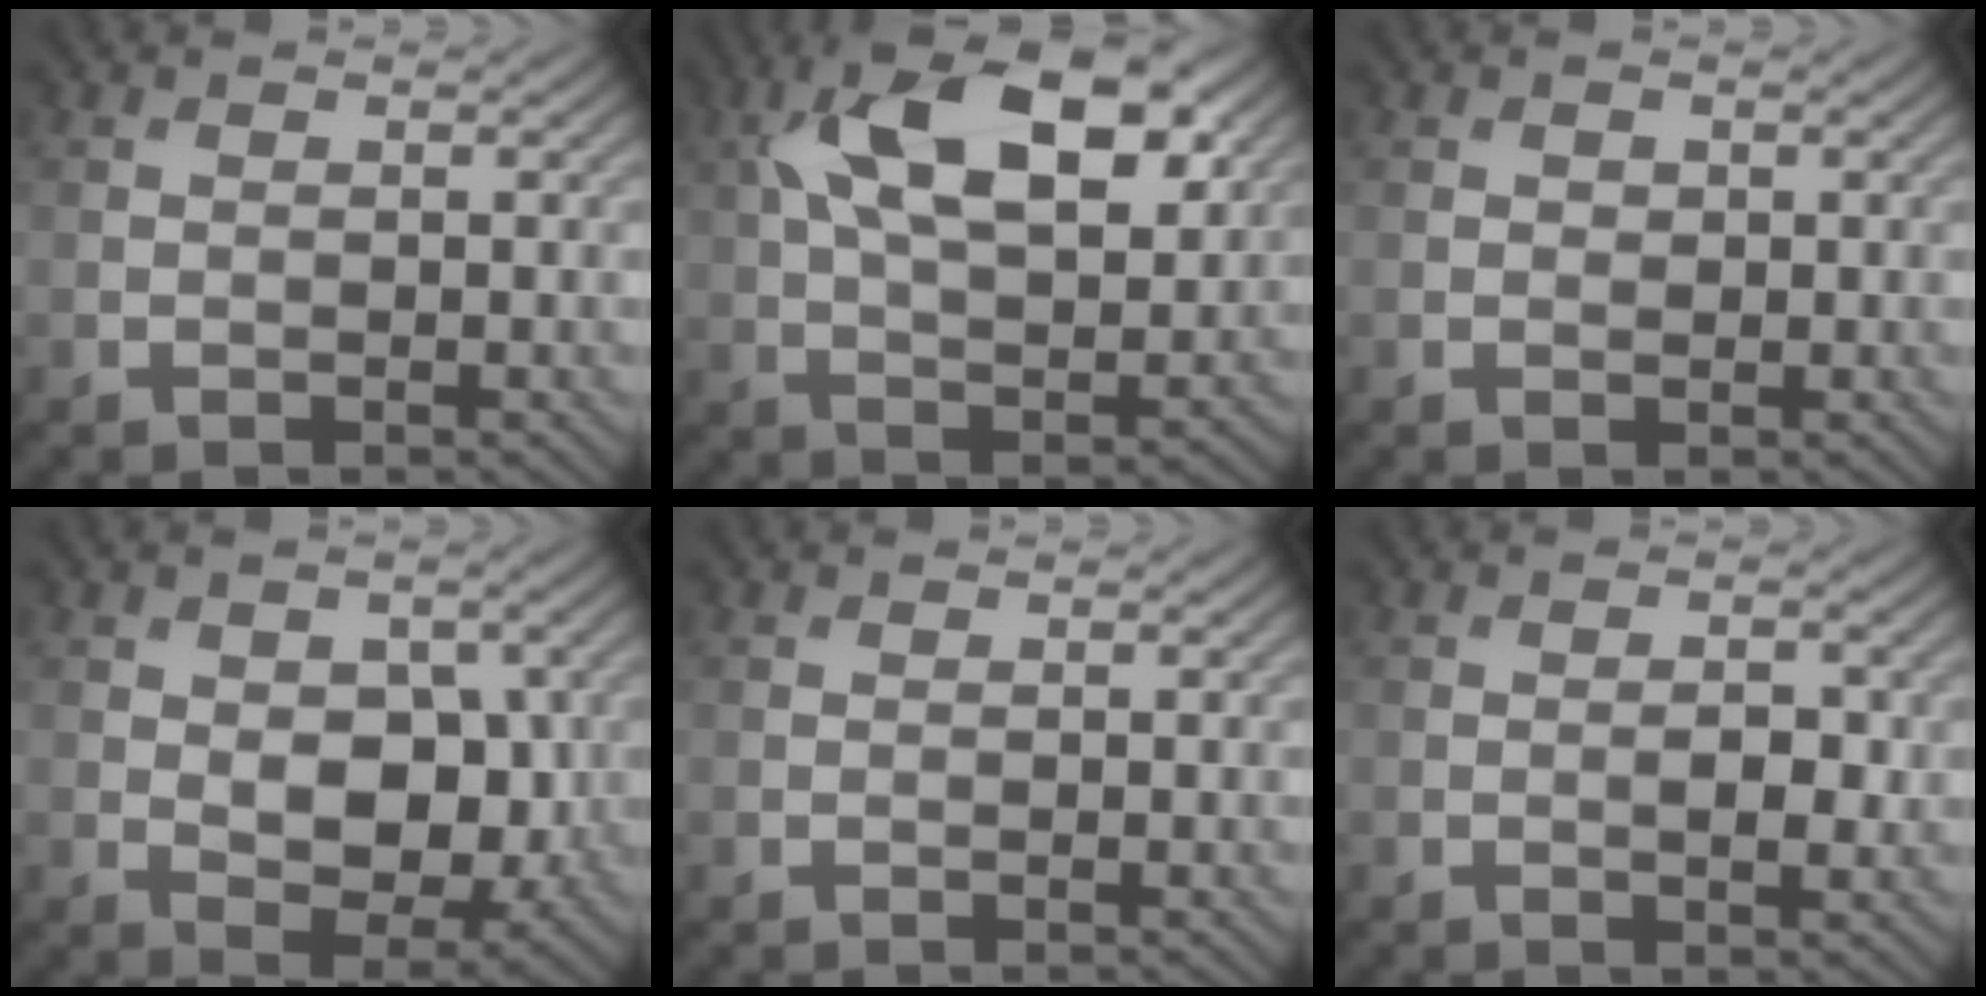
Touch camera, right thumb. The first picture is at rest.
{"total": 15.4, "force": [5.6, 7.4, 12.3], "torque": [-0.223, 0.021, 0.087]}
{"total": 0.6, "force": [0.2, 0.5, 0.2], "torque": [-0.001, -0.005, 0.002]}
{"total": 7.4, "force": [0.3, 4.8, 5.6], "torque": [-0.095, -0.016, 0.006]}
{"total": 0.0}
{"total": 2.3, "force": [-0.2, 1.1, 2.1], "torque": [-0.031, -0.004, -0.003]}